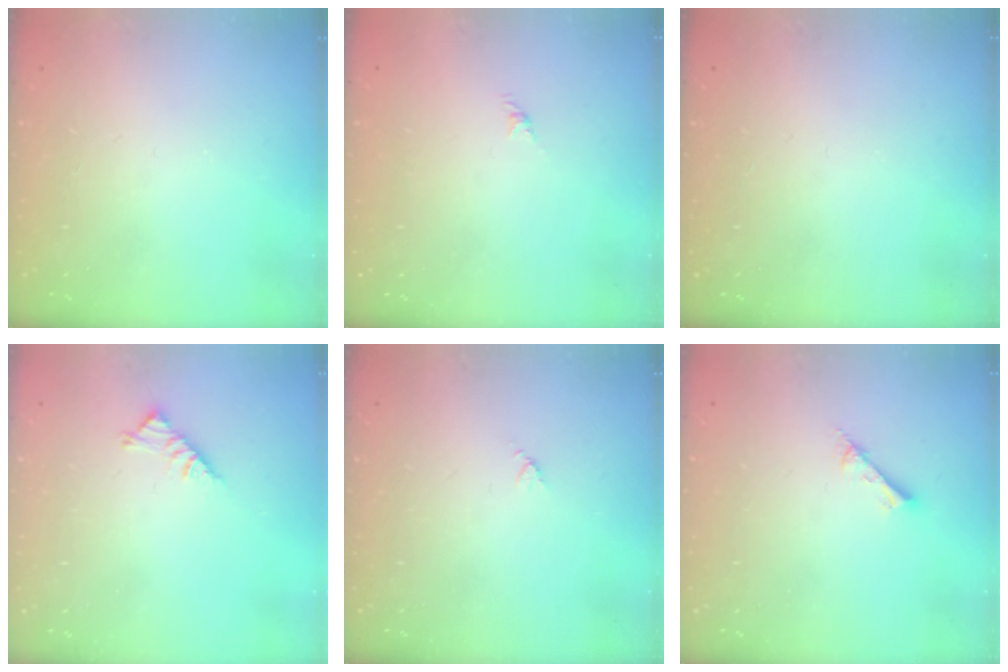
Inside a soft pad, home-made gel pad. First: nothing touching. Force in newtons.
{"total": 0.0}
{"total": 0.0}
{"total": 4.7, "press": 4.7, "slide": 0.9}
{"total": 2.9, "press": 2.9, "slide": 0.3}
{"total": 2.6, "press": 2.6, "slide": 0.1}